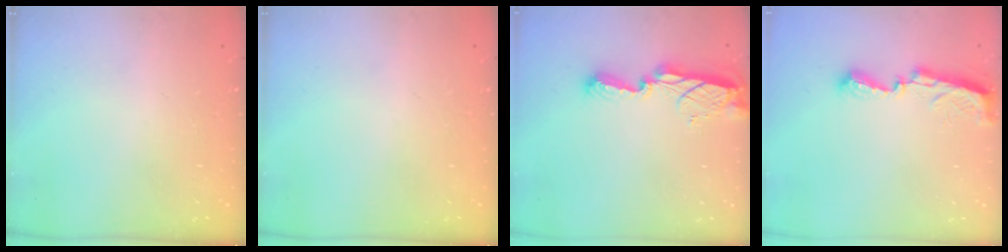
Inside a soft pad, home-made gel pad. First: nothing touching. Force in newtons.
{"total": 0.0}
{"total": 8.9, "press": 8.9, "slide": 0.5}
{"total": 7.9, "press": 7.8, "slide": 0.4}